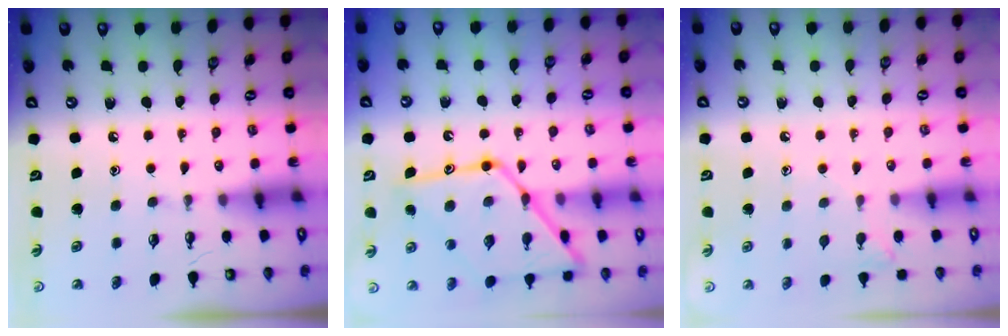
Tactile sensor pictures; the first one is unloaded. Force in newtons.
{"total": 18.7, "press": 18.6, "slide": 1.7}
{"total": 5.5, "press": 5.4, "slide": 0.5}